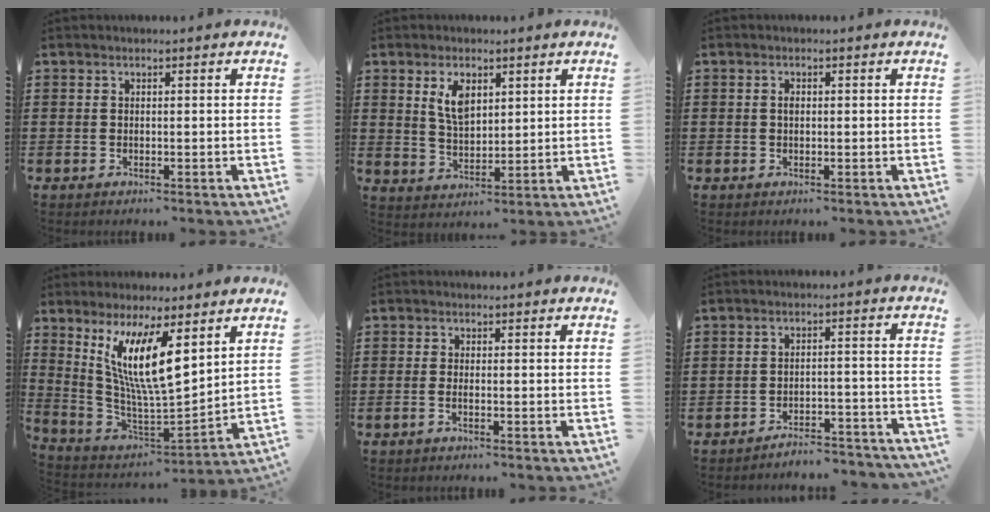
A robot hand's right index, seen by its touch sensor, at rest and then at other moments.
{"total": 5.3, "force": [2.5, 2.7, 3.9], "torque": [-0.078, 0.004, 0.042]}
{"total": 1.1, "force": [0.1, 0.6, 0.9], "torque": [-0.019, 0.002, 0.001]}
{"total": 11.7, "force": [5.3, 2.5, 10.2], "torque": [-0.219, -0.024, 0.093]}
{"total": 1.1, "force": [-0.6, 0.0, 0.8], "torque": [-0.015, -0.004, -0.011]}
{"total": 4.2, "force": [-4.2, 0.2, 0.6], "torque": [-0.014, 0.003, -0.088]}